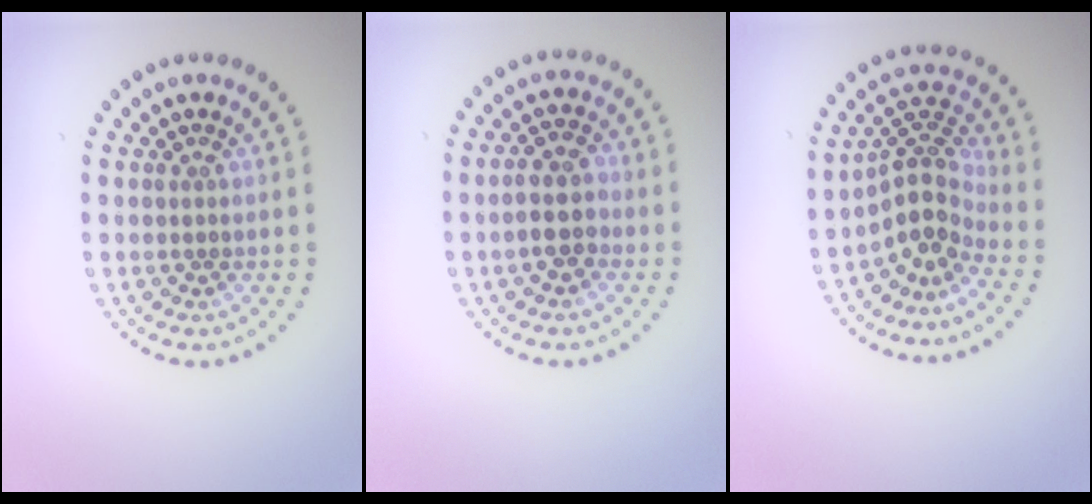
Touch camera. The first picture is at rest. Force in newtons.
{"total": 2.9, "press": 2.7, "slide": 0.8}
{"total": 3.8, "press": 2.7, "slide": 2.7}